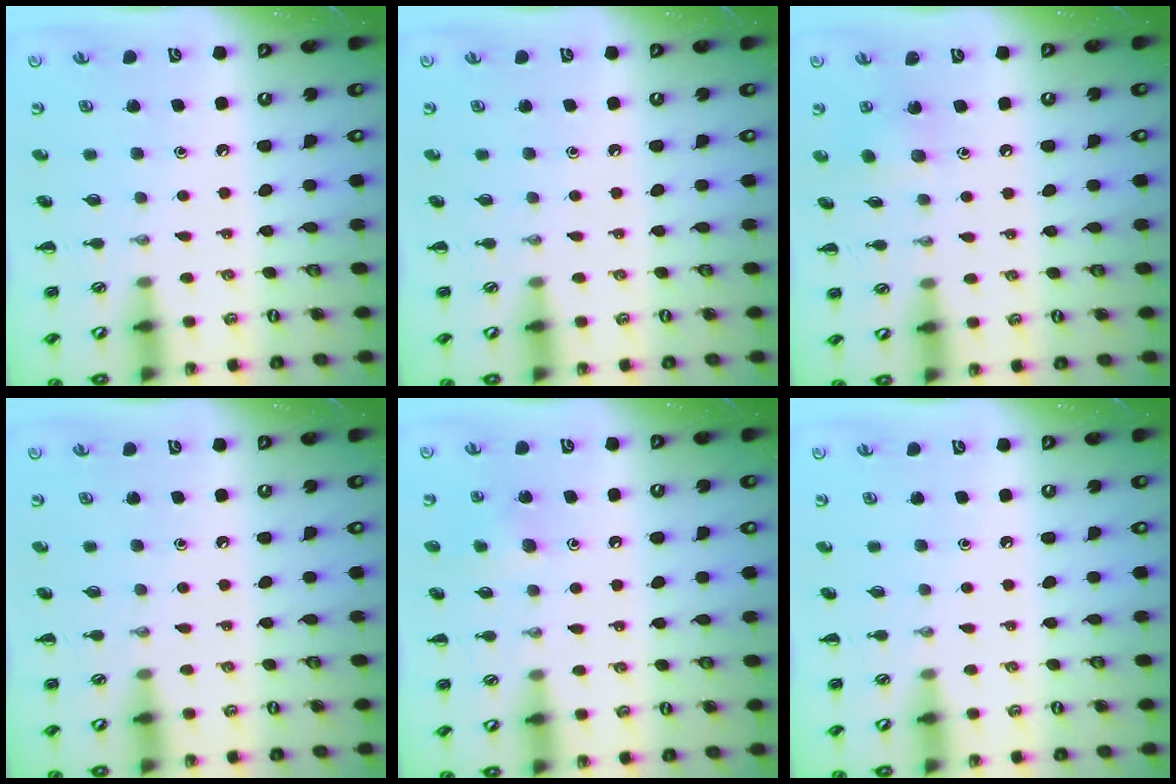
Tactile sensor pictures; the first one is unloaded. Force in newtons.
{"total": 0.0}
{"total": 6.1, "press": 5.9, "slide": 1.3}
{"total": 0.0}
{"total": 5.7, "press": 5.3, "slide": 2.0}
{"total": 0.0}